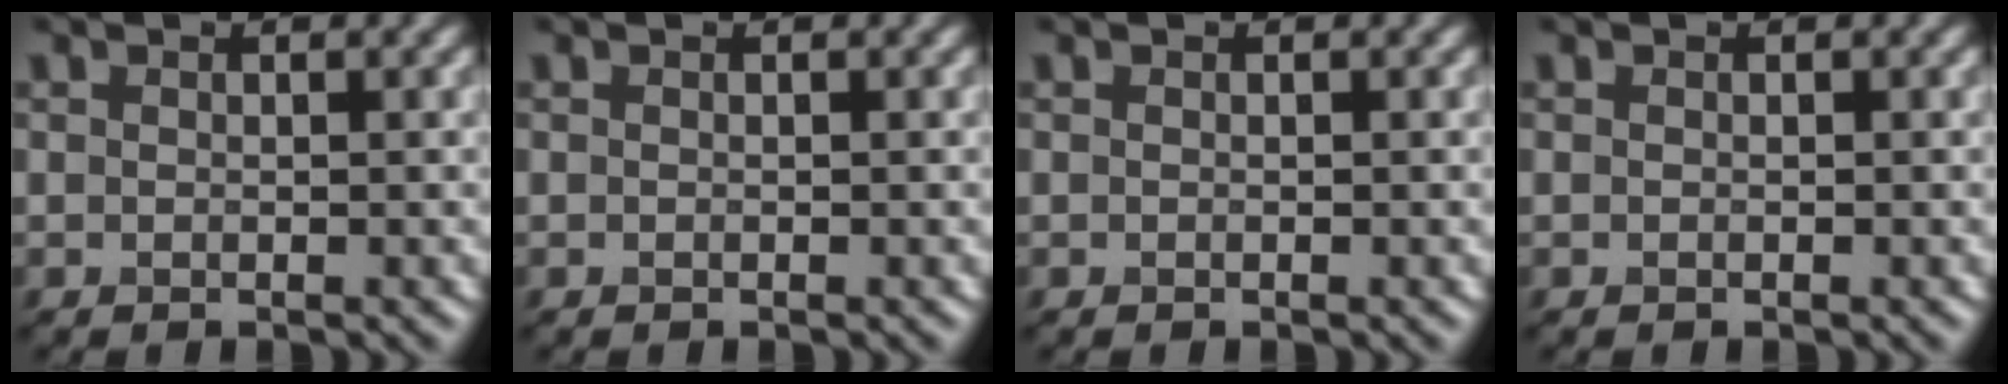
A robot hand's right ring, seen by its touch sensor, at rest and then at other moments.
{"total": 0.0}
{"total": 0.0}
{"total": 0.0}